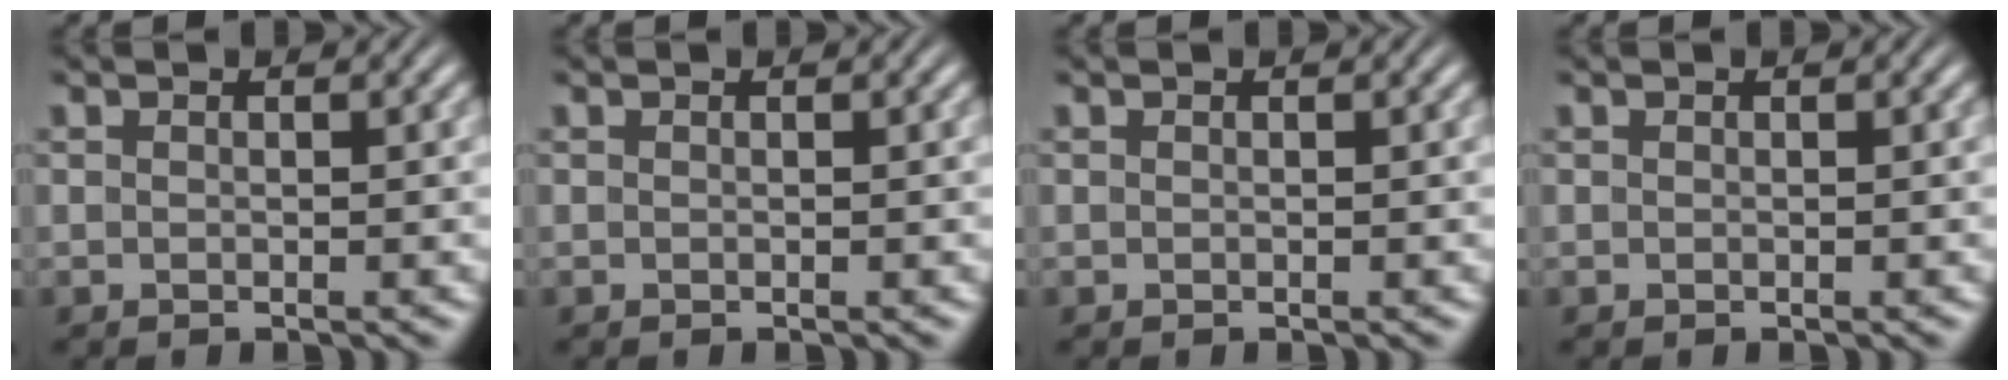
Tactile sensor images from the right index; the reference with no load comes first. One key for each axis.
{"total": 0.0}
{"total": 0.0}
{"total": 0.0}